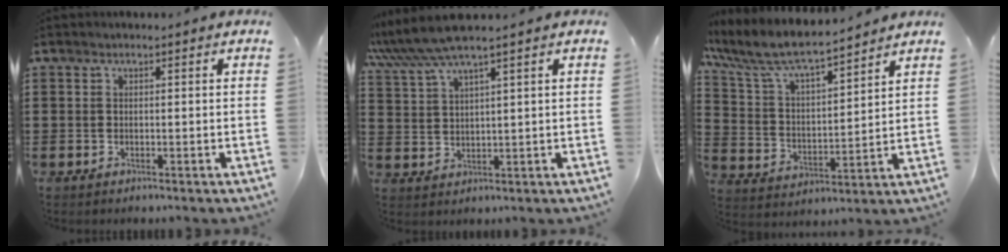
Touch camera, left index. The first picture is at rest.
{"total": 5.9, "force": [4.6, 0.0, 3.7], "torque": [-0.087, -0.012, 0.079]}
{"total": 8.7, "force": [7.6, 1.7, 3.7], "torque": [-0.106, -0.040, 0.131]}